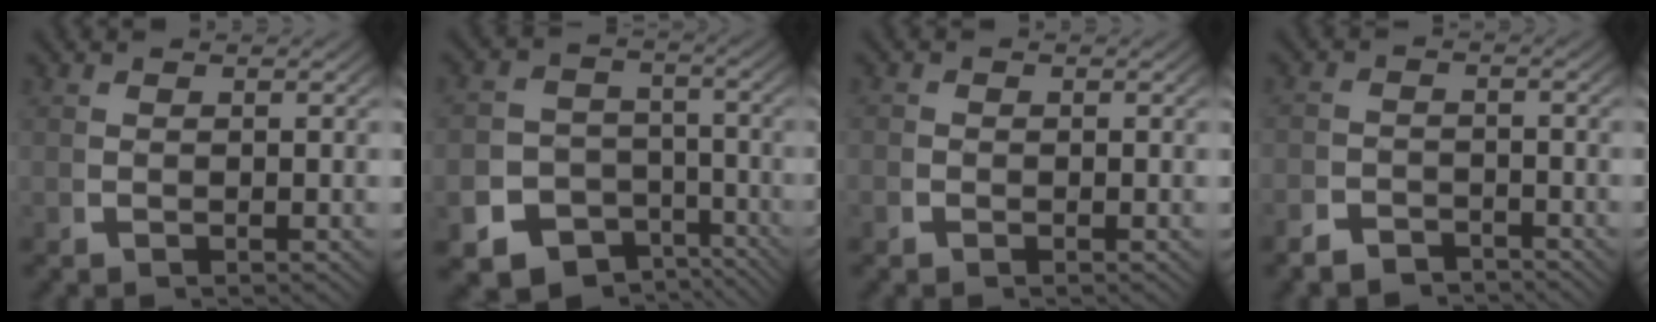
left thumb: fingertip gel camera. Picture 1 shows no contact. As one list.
[{"total": 12.1, "force": [-5.7, 9.8, 4.3], "torque": [-0.076, -0.048, -0.095]}, {"total": 0.6, "force": [-0.3, 0.6, 0.0], "torque": [-0.002, -0.004, -0.009]}, {"total": 3.1, "force": [-2.8, 1.3, 0.1], "torque": [0.006, -0.014, -0.052]}]